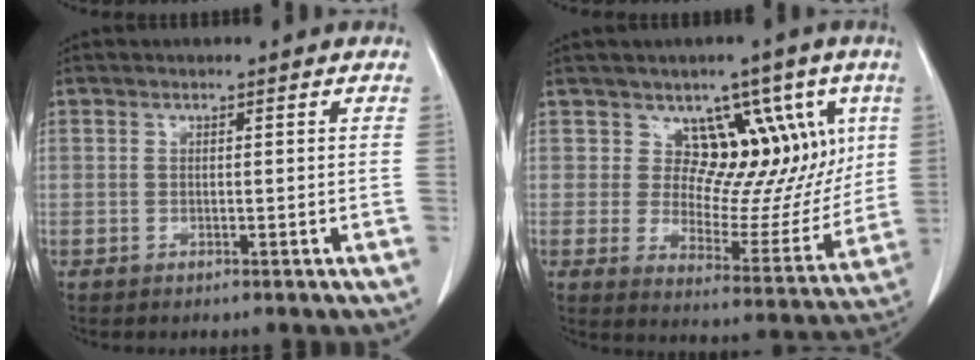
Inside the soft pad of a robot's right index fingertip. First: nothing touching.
{"total": 11.9, "force": [5.5, 7.4, 7.6], "torque": [-0.075, 0.010, 0.091]}